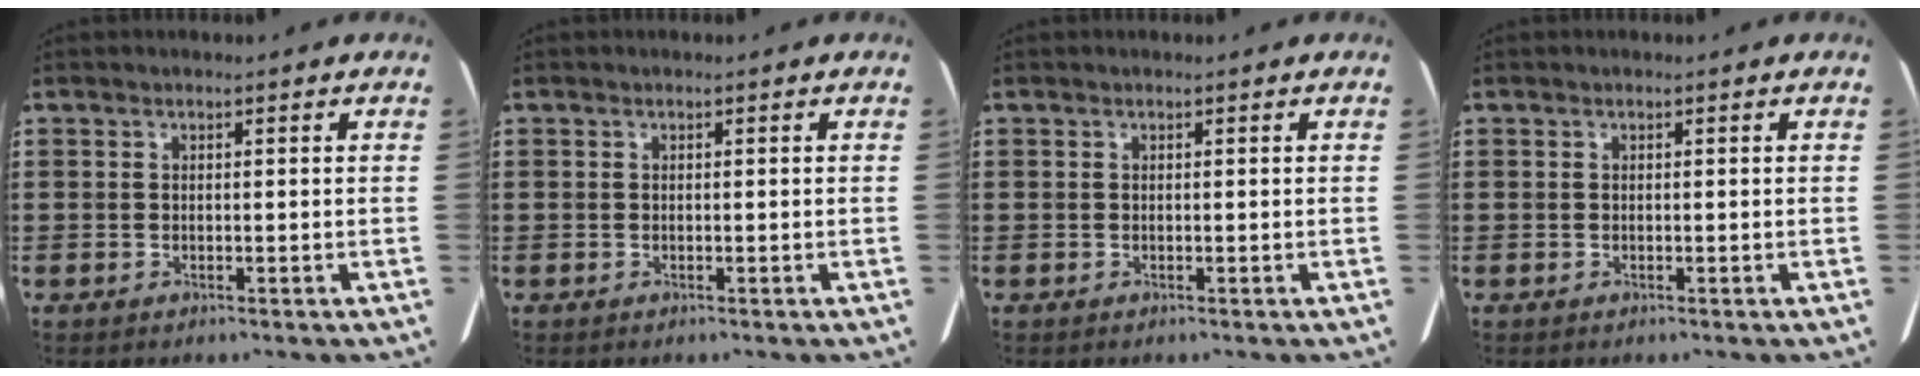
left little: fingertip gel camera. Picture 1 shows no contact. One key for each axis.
{"total": 0.0}
{"total": 0.0}
{"total": 0.0}